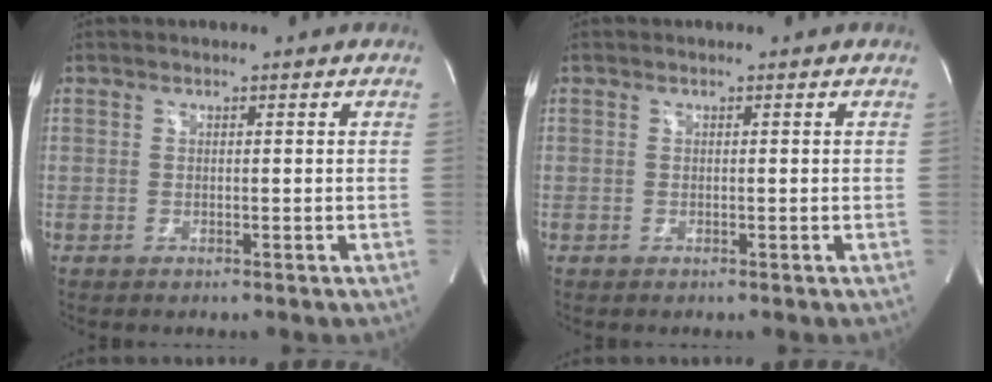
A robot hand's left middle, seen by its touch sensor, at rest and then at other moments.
{"total": 0.0}